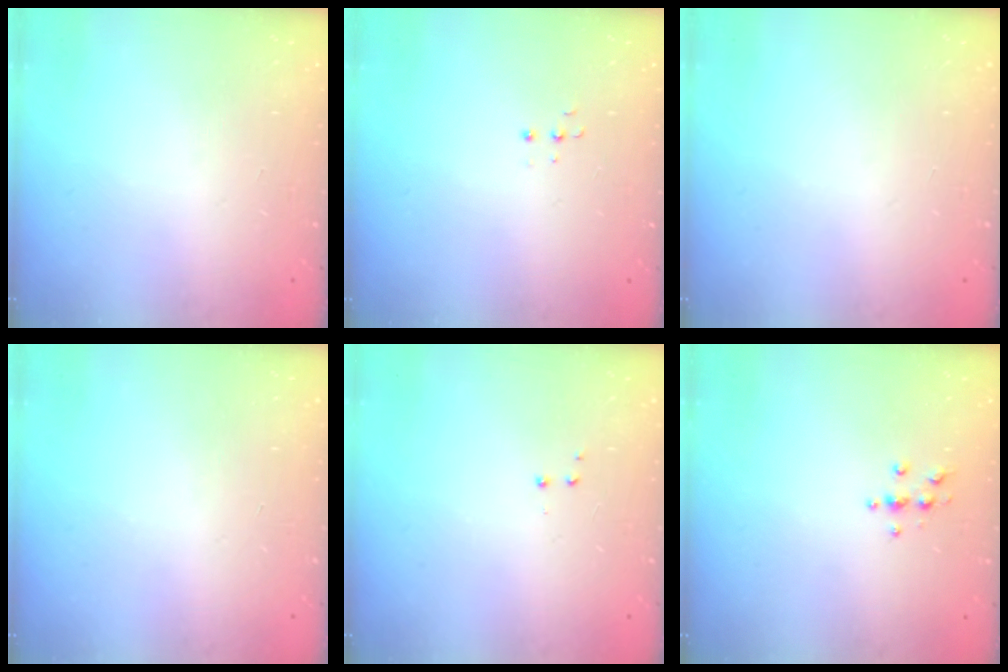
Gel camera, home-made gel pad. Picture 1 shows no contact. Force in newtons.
{"total": 3.5, "press": 3.4, "slide": 0.8}
{"total": 0.0}
{"total": 0.5, "press": 0.5, "slide": 0.2}
{"total": 3.0, "press": 2.9, "slide": 0.7}
{"total": 3.9, "press": 3.9, "slide": 0.5}